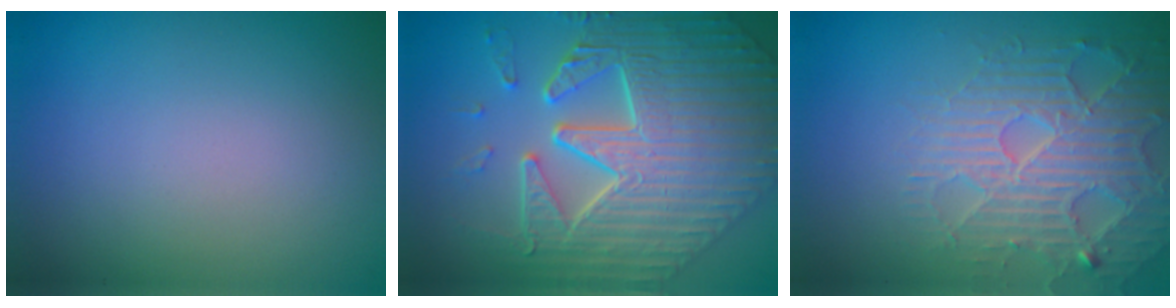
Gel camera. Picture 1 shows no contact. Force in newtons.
{"total": 10.4, "press": 7.4, "slide": 7.3}
{"total": 4.5, "press": 4.5, "slide": 0.6}